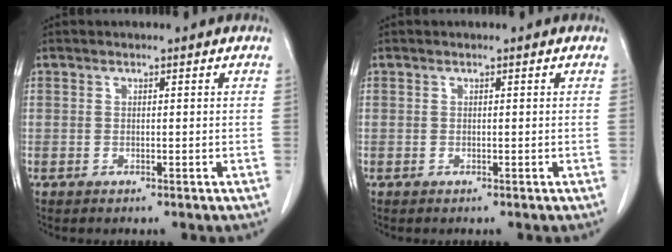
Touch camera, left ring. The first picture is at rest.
{"total": 0.0}